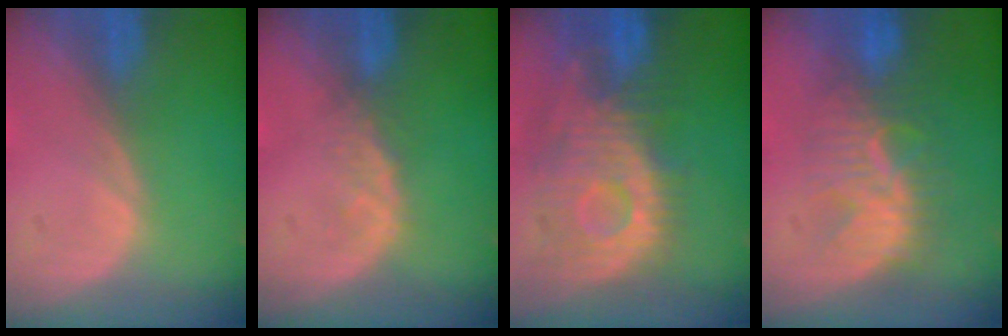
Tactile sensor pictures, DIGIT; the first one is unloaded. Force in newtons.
{"total": 1.9, "press": 1.9, "slide": 0.3}
{"total": 10.6, "press": 9.9, "slide": 3.9}
{"total": 8.0, "press": 7.8, "slide": 2.1}